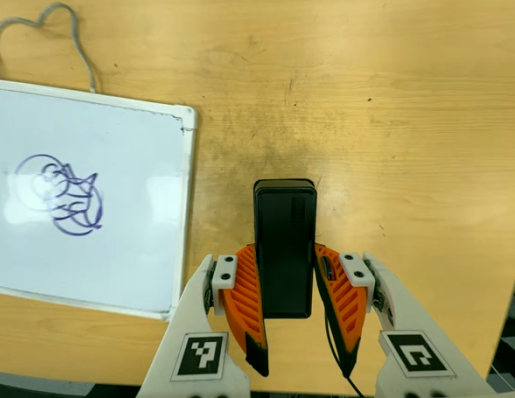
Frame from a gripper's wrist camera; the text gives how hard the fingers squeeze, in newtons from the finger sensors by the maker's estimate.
{"total": 4.0, "left": 2.6, "right": 5.5}